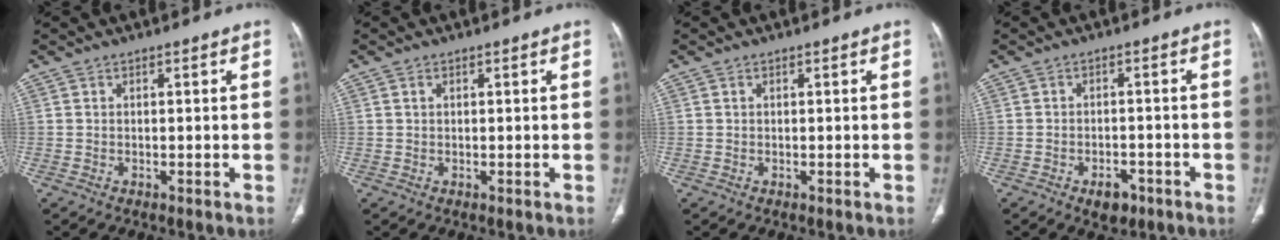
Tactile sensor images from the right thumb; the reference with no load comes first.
{"total": 0.7, "force": [0.3, 0.5, 0.4], "torque": [-0.010, 0.003, 0.006]}
{"total": 0.0}
{"total": 4.2, "force": [-2.5, 2.5, 2.3], "torque": [-0.023, 0.012, -0.030]}